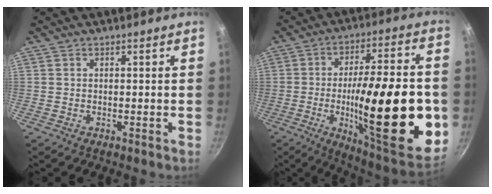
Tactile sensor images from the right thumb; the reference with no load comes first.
{"total": 31.4, "force": [-5.0, 9.3, 29.5], "torque": [-0.413, 0.002, -0.070]}